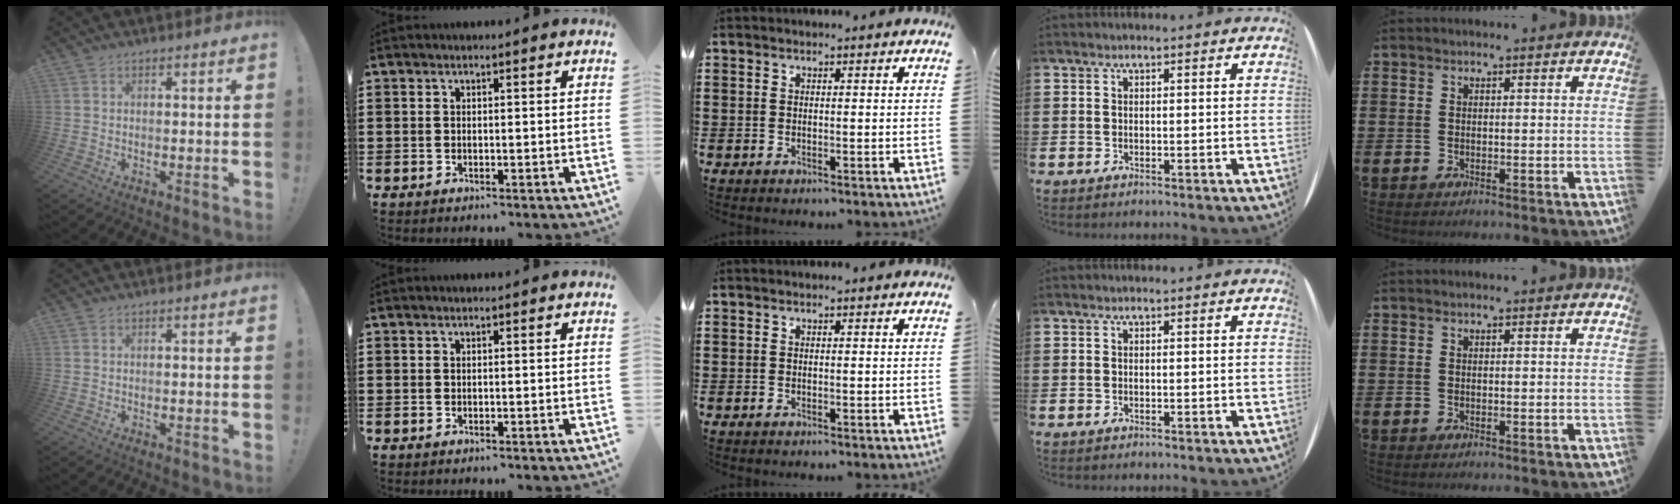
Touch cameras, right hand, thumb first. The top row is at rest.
{}